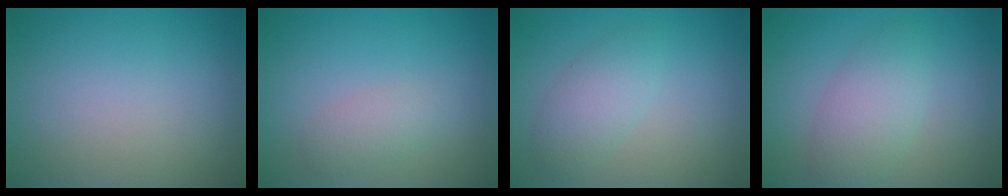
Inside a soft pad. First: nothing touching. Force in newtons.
{"total": 1.7, "press": 1.7, "slide": 0.0}
{"total": 2.7, "press": 2.6, "slide": 0.1}
{"total": 3.8, "press": 3.8, "slide": 0.1}